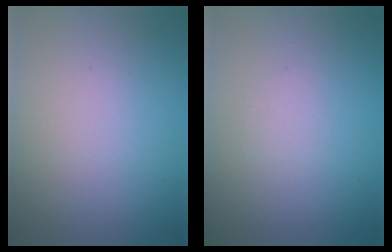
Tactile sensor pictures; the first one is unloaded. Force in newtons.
{"total": 0.6, "press": 0.6, "slide": 0.0}